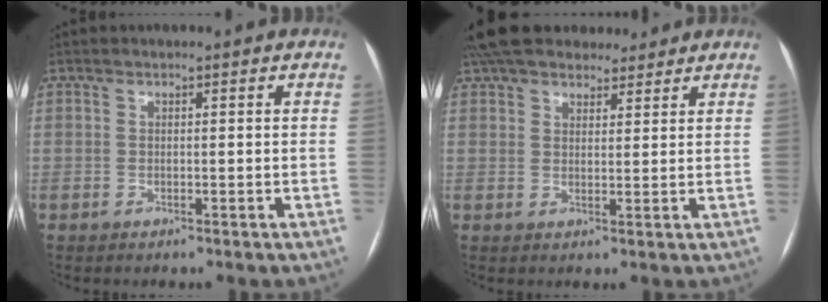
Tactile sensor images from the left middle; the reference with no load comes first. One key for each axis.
{"total": 13.8, "fx": 11.8, "fy": 5.2, "fz": 4.9, "tx": -0.080, "ty": 0.039, "tz": 0.183}